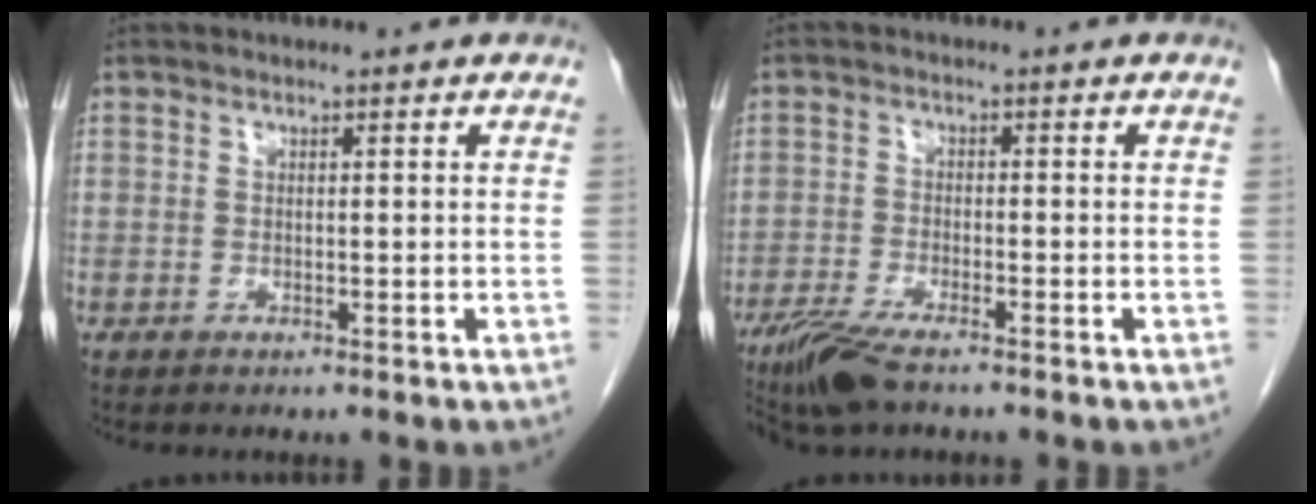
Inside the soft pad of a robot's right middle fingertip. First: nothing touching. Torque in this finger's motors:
{"motor_torque": [0.38, -0.25, 0.10, 0.04]}